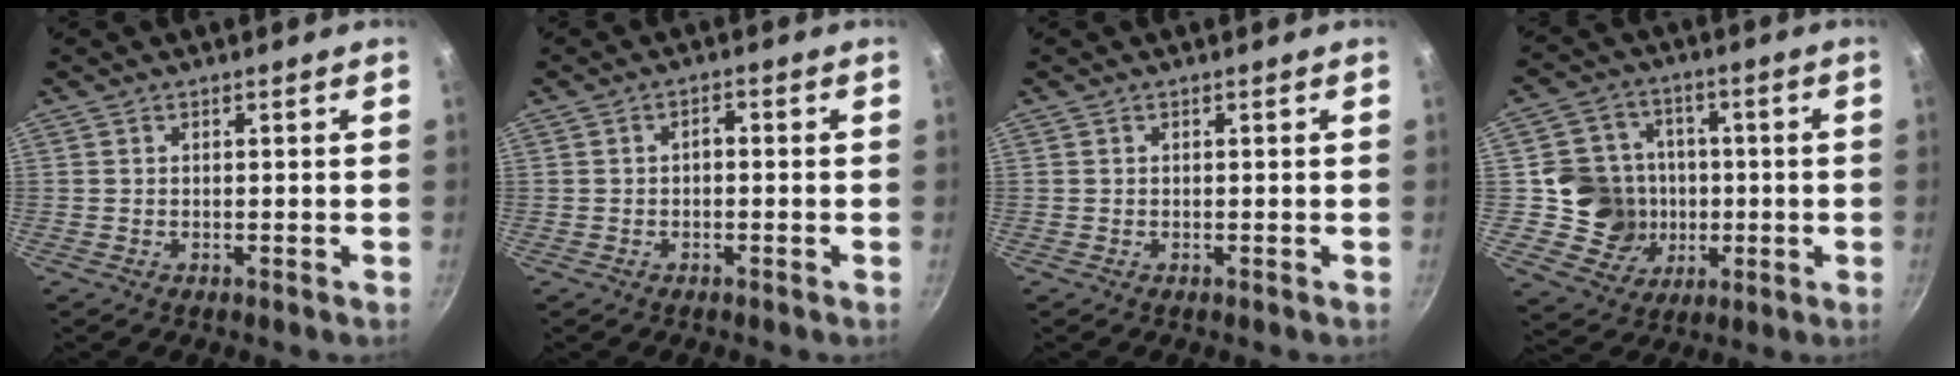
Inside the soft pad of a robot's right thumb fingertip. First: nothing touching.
{"total": 1.7, "force": [-0.4, 1.0, 1.3], "torque": [-0.017, 0.014, -0.006]}
{"total": 0.0}
{"total": 12.5, "force": [-0.5, 11.9, 3.8], "torque": [-0.029, 0.016, -0.008]}